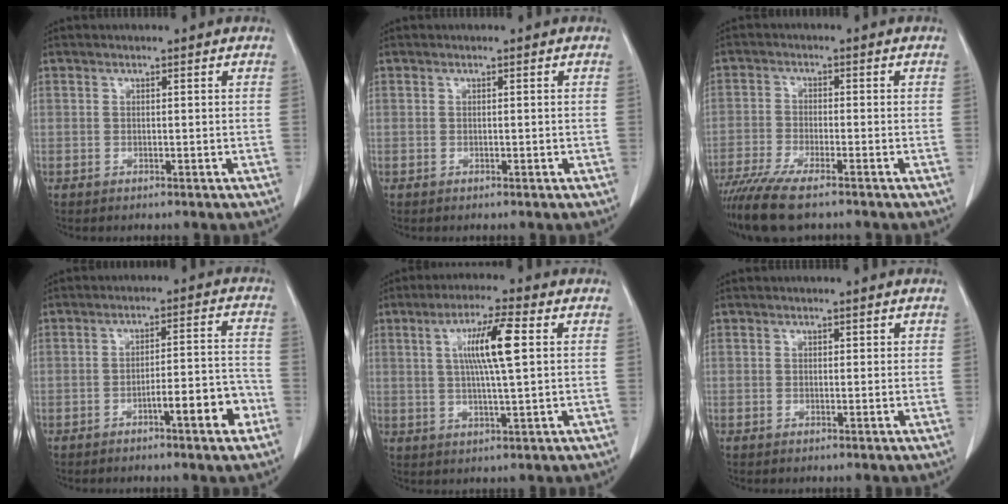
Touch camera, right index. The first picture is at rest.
{"total": 0.0}
{"total": 9.7, "force": [-7.5, 1.4, 5.9], "torque": [-0.103, -0.022, -0.129]}
{"total": 7.7, "force": [-3.9, 0.9, 6.6], "torque": [-0.092, 0.017, -0.053]}
{"total": 8.6, "force": [2.0, 0.3, 8.4], "torque": [-0.154, 0.004, 0.035]}
{"total": 0.7, "force": [0.4, 0.5, 0.3], "torque": [0.003, 0.000, 0.002]}